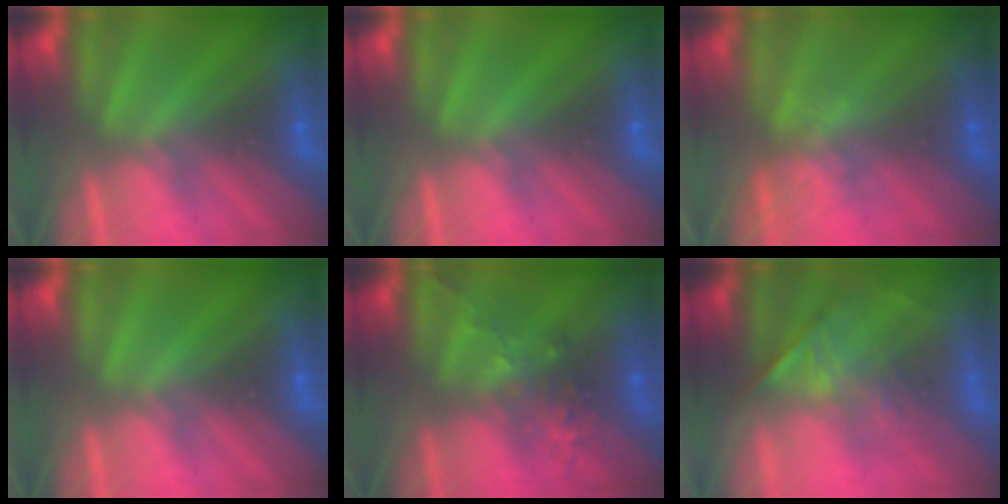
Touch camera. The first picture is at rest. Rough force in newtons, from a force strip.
{"total": 0.0}
{"total": 3.9}
{"total": 0.0}
{"total": 2.8}
{"total": 1.1}